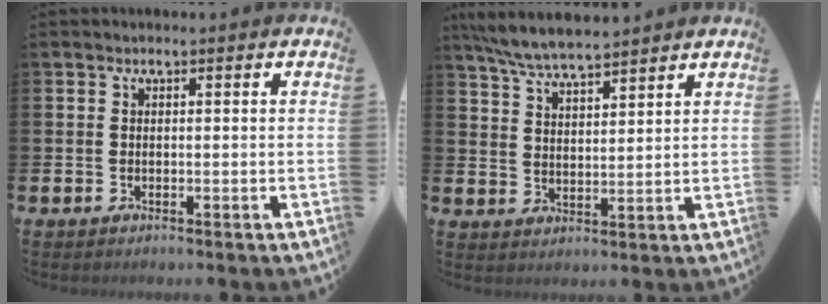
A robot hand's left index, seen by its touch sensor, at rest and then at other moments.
{"total": 6.3, "force": [6.1, 0.5, 1.6], "torque": [-0.053, -0.024, 0.111]}